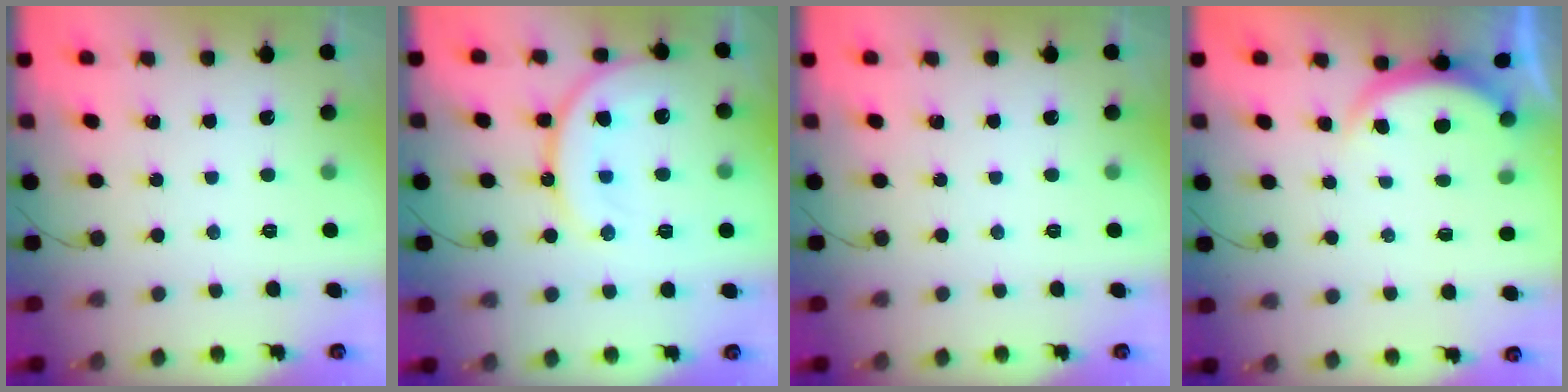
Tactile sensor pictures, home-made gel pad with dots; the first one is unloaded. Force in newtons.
{"total": 15.5, "press": 15.4, "slide": 2.0}
{"total": 0.0}
{"total": 4.1, "press": 4.1, "slide": 0.6}